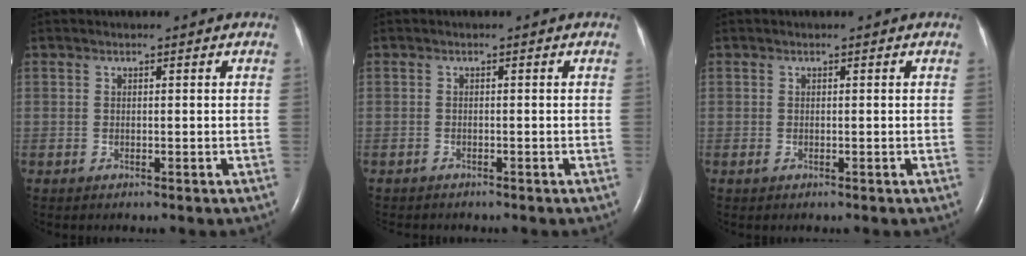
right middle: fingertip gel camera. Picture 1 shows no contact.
{"total": 1.9, "force": [-1.7, 0.7, 0.6], "torque": [-0.015, -0.003, -0.021]}
{"total": 0.0}